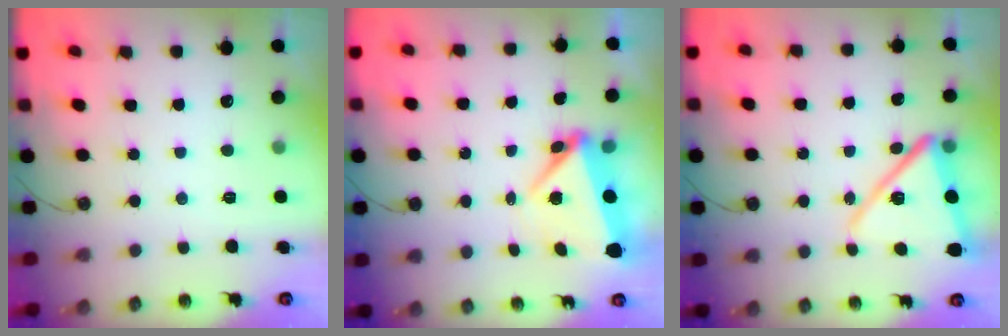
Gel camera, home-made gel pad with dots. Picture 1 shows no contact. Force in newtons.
{"total": 5.8, "press": 5.4, "slide": 2.1}
{"total": 15.1, "press": 15.0, "slide": 1.0}